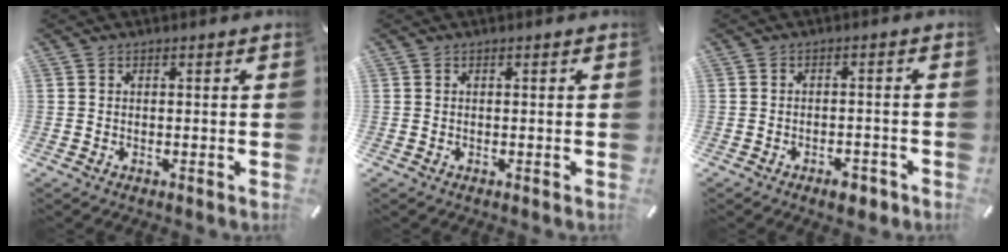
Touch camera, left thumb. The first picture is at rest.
{"total": 0.0}
{"total": 4.2, "force": [-3.0, 1.9, 2.1], "torque": [-0.028, 0.018, -0.052]}